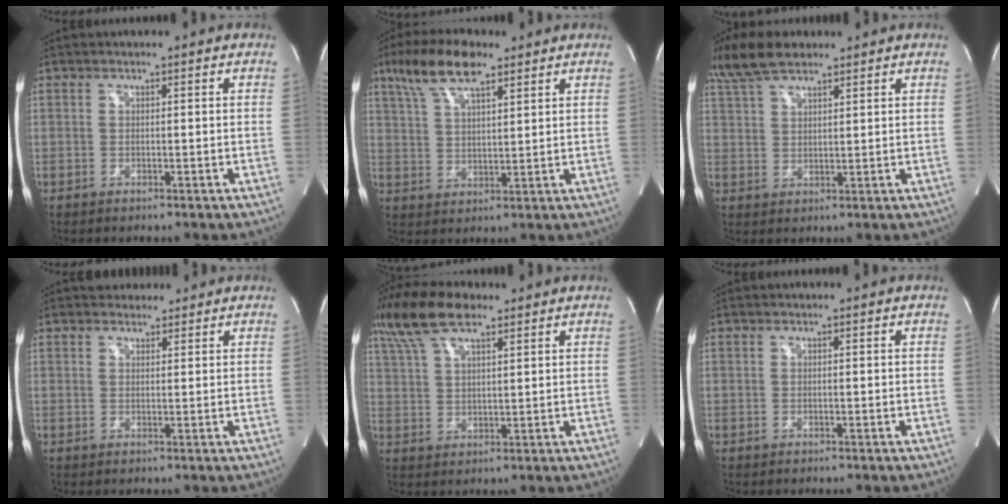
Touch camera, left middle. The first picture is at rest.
{"total": 10.2, "force": [6.8, 2.9, 7.1], "torque": [-0.144, 0.022, 0.127]}
{"total": 8.1, "force": [6.3, 2.5, 4.5], "torque": [-0.099, 0.023, 0.123]}
{"total": 3.6, "force": [3.2, 1.6, 0.8], "torque": [-0.005, 0.017, 0.048]}
{"total": 10.6, "force": [7.6, 3.2, 6.7], "torque": [-0.142, 0.027, 0.145]}
{"total": 0.0}